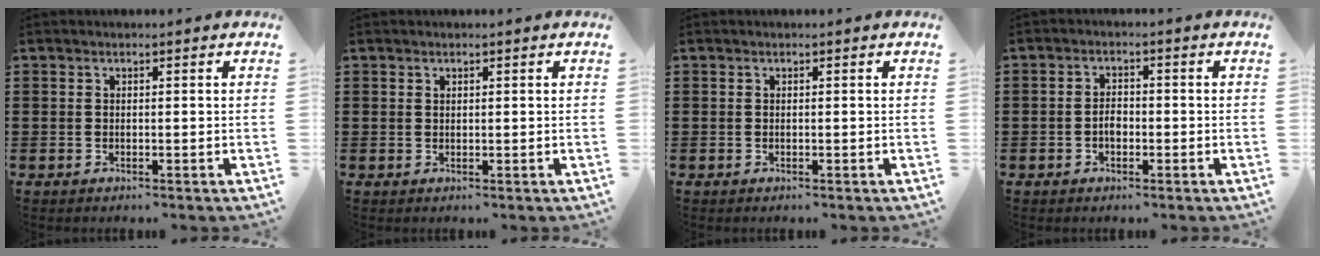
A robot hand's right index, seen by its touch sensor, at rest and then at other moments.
{"total": 0.5, "force": [0.4, 0.3, 0.1], "torque": [-0.003, 0.001, 0.009]}
{"total": 0.0}
{"total": 2.3, "force": [-0.6, 1.5, 1.7], "torque": [-0.034, 0.004, -0.011]}